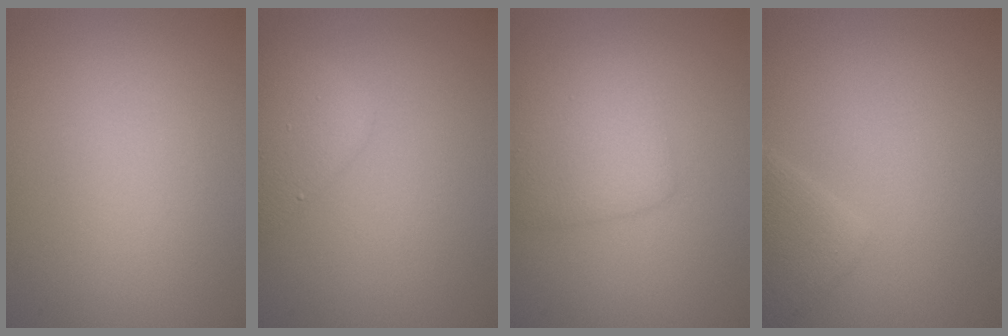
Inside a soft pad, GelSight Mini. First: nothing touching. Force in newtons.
{"total": 3.1, "press": 3.1, "slide": 0.1}
{"total": 3.3, "press": 3.3, "slide": 0.1}
{"total": 2.2, "press": 2.2, "slide": 0.2}